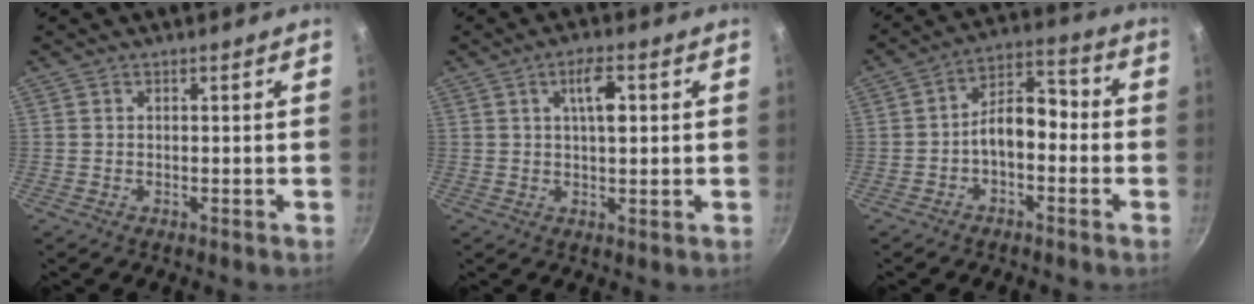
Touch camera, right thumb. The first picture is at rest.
{"total": 6.0, "force": [1.6, 2.1, 5.4], "torque": [-0.080, -0.001, 0.024]}
{"total": 8.7, "force": [-2.2, 5.2, 6.6], "torque": [-0.079, 0.048, -0.047]}